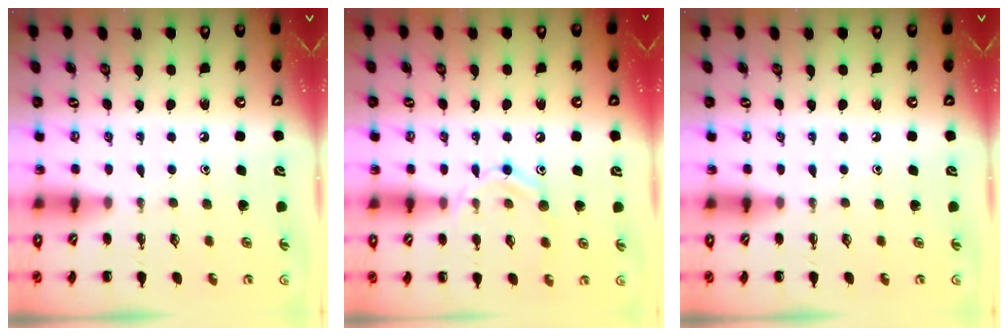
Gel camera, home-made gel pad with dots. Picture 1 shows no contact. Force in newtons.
{"total": 10.1, "press": 10.0, "slide": 1.1}
{"total": 0.0}